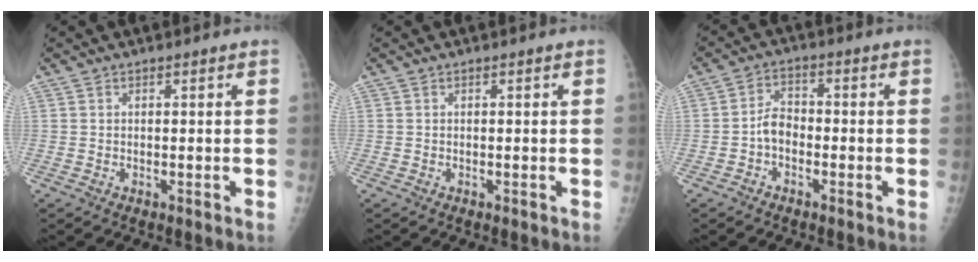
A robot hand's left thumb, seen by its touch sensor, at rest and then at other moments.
{"total": 0.0}
{"total": 4.1, "force": [-1.4, 2.9, 2.6], "torque": [-0.033, 0.021, -0.034]}